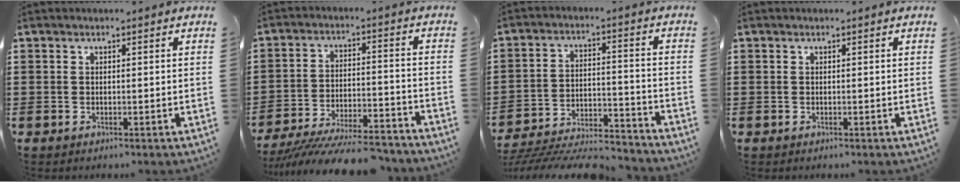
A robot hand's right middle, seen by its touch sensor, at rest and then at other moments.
{"total": 9.2, "force": [-8.6, 0.7, 3.2], "torque": [-0.052, 0.009, -0.165]}
{"total": 6.8, "force": [-6.5, 0.9, 2.0], "torque": [-0.038, 0.007, -0.129]}
{"total": 0.0}